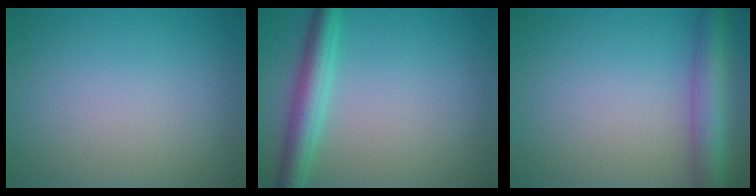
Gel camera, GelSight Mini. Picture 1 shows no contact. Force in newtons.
{"total": 3.9, "press": 3.9, "slide": 0.1}
{"total": 5.3, "press": 5.3, "slide": 0.3}